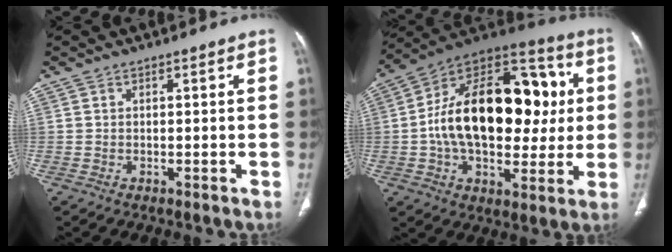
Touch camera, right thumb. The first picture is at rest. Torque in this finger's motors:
{"motor_torque": [2.46, 2.55, 1.28, -1.01, 0.31]}